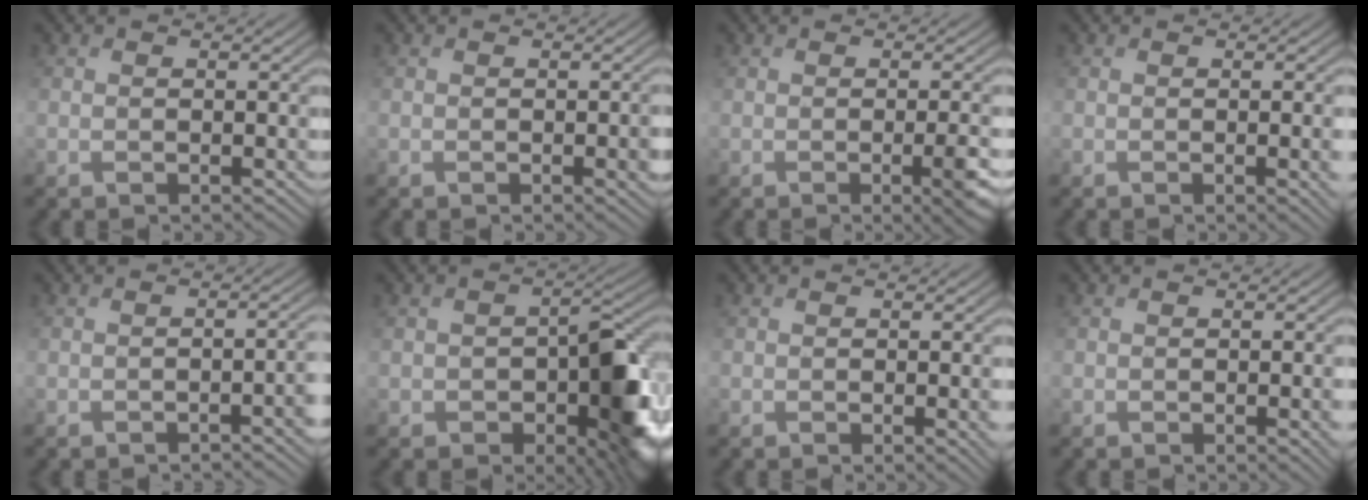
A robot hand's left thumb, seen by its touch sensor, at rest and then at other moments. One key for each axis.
{"total": 1.6, "fx": -0.4, "fy": 0.6, "fz": 1.4, "tx": -0.016, "ty": -0.004, "tz": -0.003}
{"total": 3.8, "fx": -1.2, "fy": 0.7, "fz": 3.6, "tx": -0.052, "ty": -0.003, "tz": -0.019}
{"total": 3.3, "fx": -0.4, "fy": 0.8, "fz": 3.2, "tx": -0.046, "ty": -0.001, "tz": -0.005}
{"total": 3.0, "fx": -1.2, "fy": 0.7, "fz": 2.7, "tx": -0.028, "ty": 0.007, "tz": -0.025}
{"total": 8.2, "fx": -2.4, "fy": 5.0, "fz": 6.0, "tx": -0.083, "ty": -0.021, "tz": -0.035}
{"total": 1.7, "fx": -0.2, "fy": 0.2, "fz": 1.7, "tx": -0.025, "ty": -0.002, "tz": -0.003}
{"total": 2.1, "fx": -0.3, "fy": 0.4, "fz": 2.0, "tx": -0.028, "ty": -0.001, "tz": -0.004}